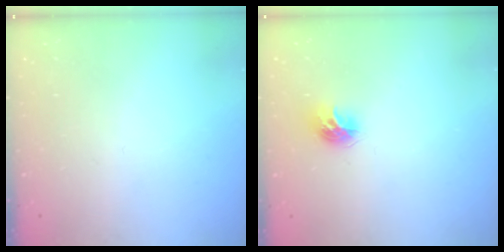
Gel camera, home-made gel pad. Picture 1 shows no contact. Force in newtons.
{"total": 8.6, "press": 8.6, "slide": 0.0}